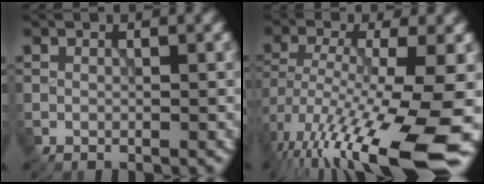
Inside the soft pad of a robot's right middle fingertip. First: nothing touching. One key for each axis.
{"total": 15.4, "fx": -8.0, "fy": 3.5, "fz": 12.6, "tx": -0.243, "ty": -0.026, "tz": -0.125}